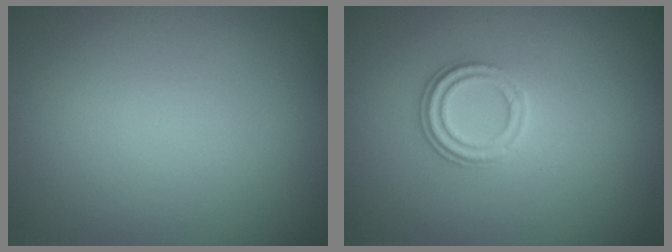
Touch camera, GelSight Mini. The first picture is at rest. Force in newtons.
{"total": 2.3, "press": 2.2, "slide": 0.8}